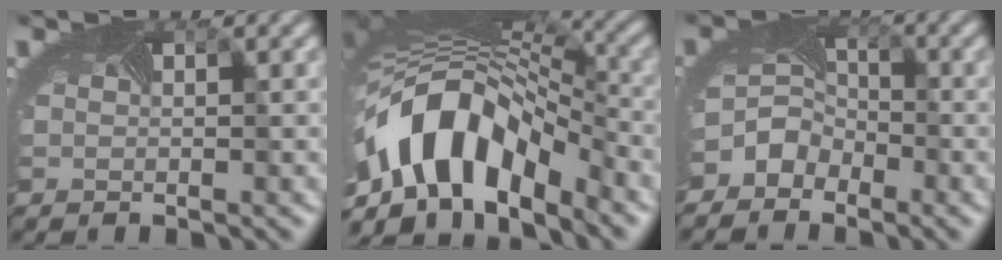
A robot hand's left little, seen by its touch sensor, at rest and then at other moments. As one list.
[{"total": 12.5, "force": [-5.3, 7.1, 8.9], "torque": [-0.173, -0.006, -0.090]}, {"total": 3.8, "force": [-2.7, 2.5, 0.9], "torque": [-0.008, -0.003, -0.058]}]